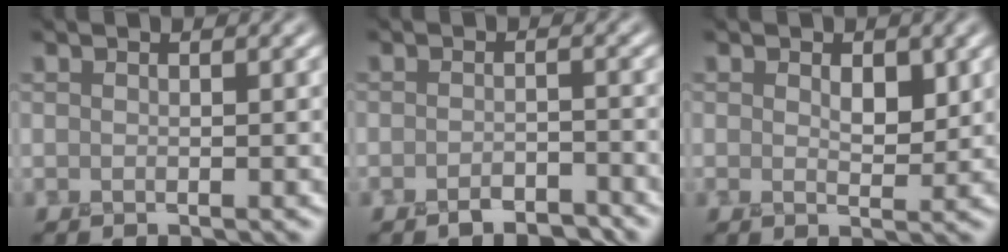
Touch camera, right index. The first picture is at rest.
{"total": 2.4, "force": [-2.1, 0.7, 0.9], "torque": [-0.012, 0.001, -0.037]}
{"total": 2.0, "force": [0.5, 1.1, 1.6], "torque": [-0.022, -0.003, 0.012]}